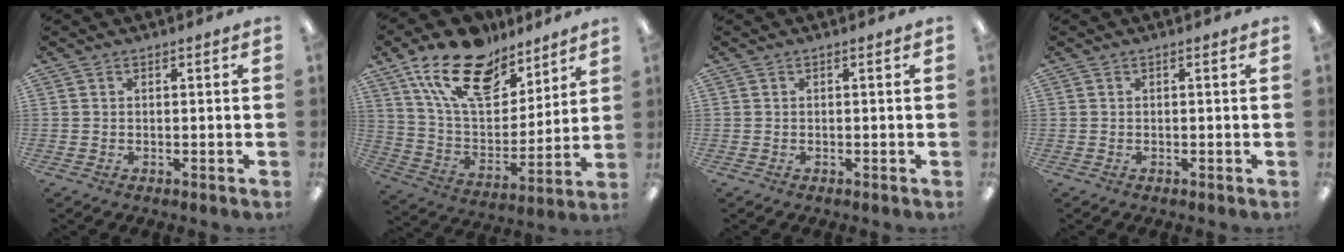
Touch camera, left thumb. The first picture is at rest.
{"total": 20.7, "force": [13.9, 10.6, 11.2], "torque": [-0.209, -0.070, 0.251]}
{"total": 0.0}
{"total": 0.0}